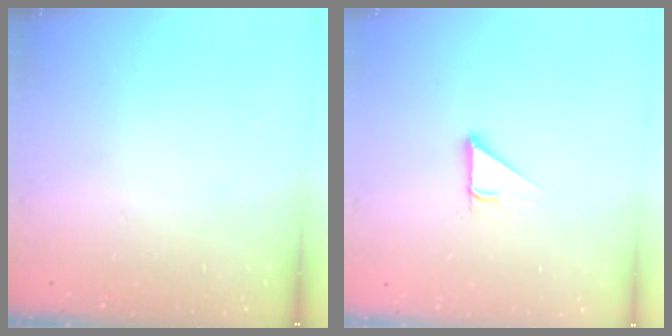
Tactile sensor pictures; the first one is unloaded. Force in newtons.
{"total": 2.7, "press": 2.7, "slide": 0.3}